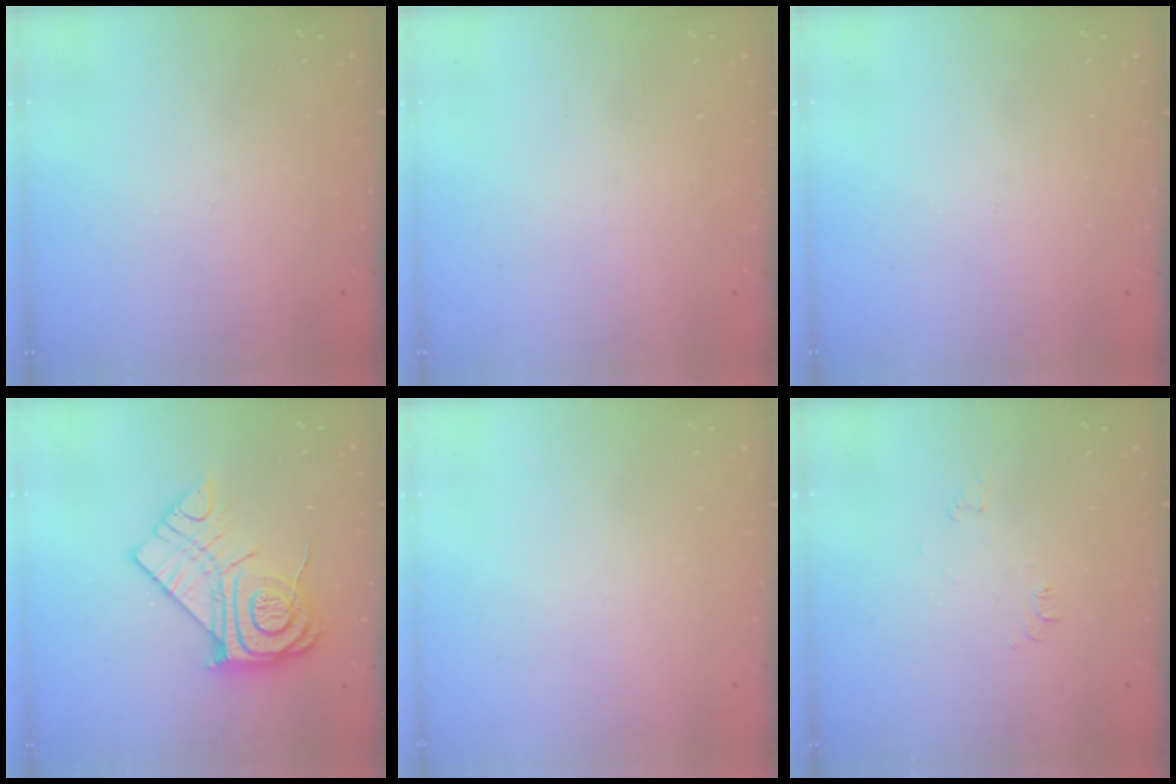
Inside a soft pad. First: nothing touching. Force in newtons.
{"total": 1.5, "press": 1.5, "slide": 0.1}
{"total": 0.0}
{"total": 17.3, "press": 17.2, "slide": 1.3}
{"total": 1.5, "press": 1.5, "slide": 0.1}
{"total": 3.5, "press": 3.4, "slide": 0.5}